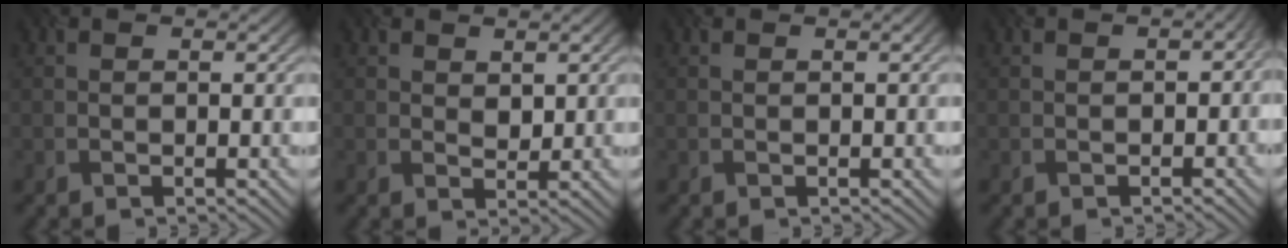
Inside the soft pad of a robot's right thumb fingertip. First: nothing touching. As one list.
[{"total": 1.8, "force": [0.7, 1.3, 1.0], "torque": [-0.023, 0.003, 0.026]}, {"total": 0.9, "force": [0.3, 0.4, 0.8], "torque": [-0.002, 0.000, 0.002]}, {"total": 2.2, "force": [-0.9, 1.2, 1.5], "torque": [-0.014, -0.001, 0.008]}]